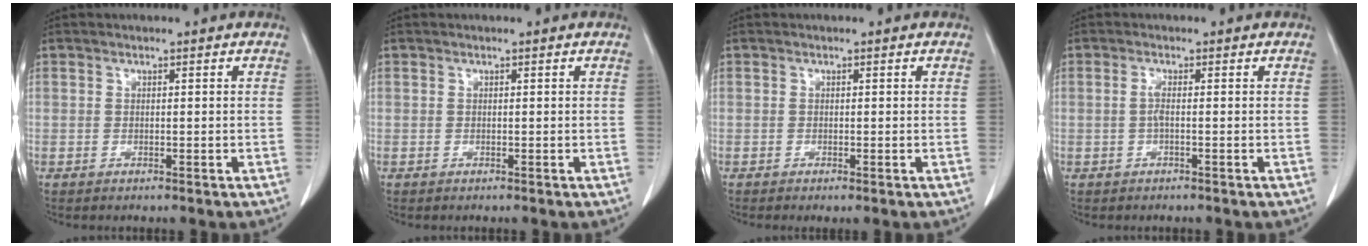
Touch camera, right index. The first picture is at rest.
{"total": 0.0}
{"total": 0.7, "force": [-0.2, 0.1, 0.7], "torque": [-0.015, -0.002, -0.001]}
{"total": 1.4, "force": [-0.2, 0.1, 1.4], "torque": [-0.030, 0.001, -0.005]}